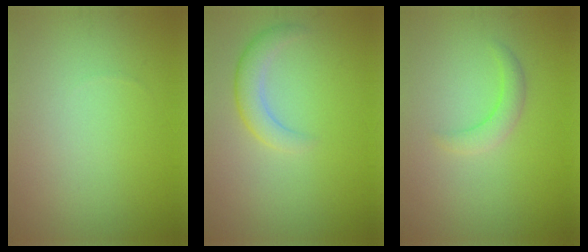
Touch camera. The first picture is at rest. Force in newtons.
{"total": 2.5, "press": 2.5, "slide": 0.2}
{"total": 1.9, "press": 1.9, "slide": 0.1}